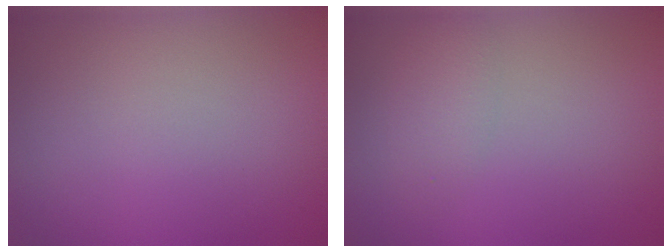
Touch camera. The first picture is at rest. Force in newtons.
{"total": 1.8, "press": 1.8, "slide": 0.1}